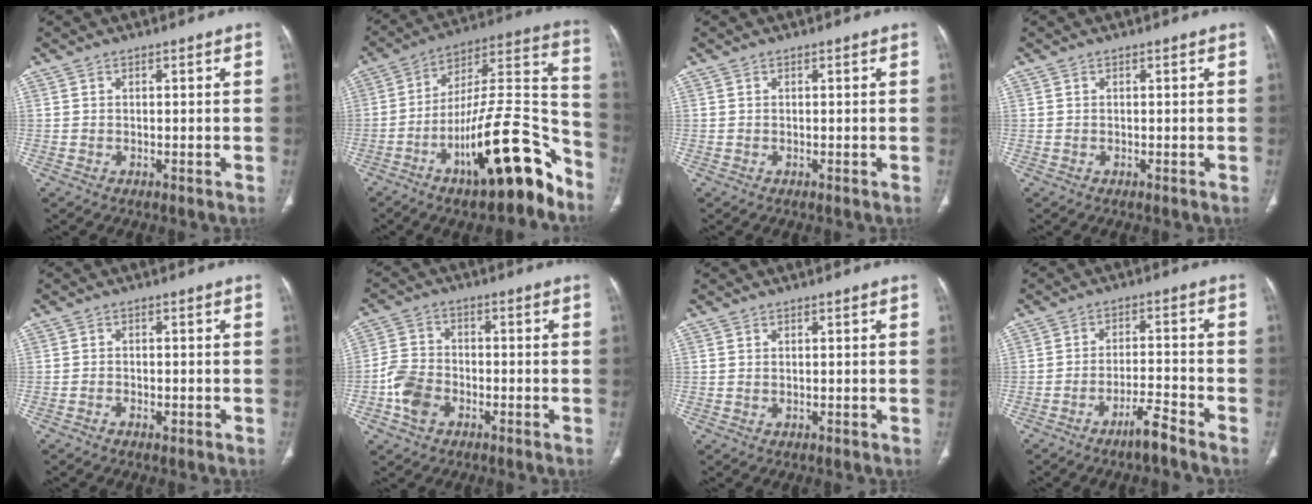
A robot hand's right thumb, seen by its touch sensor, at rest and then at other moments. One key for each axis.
{"total": 23.5, "fx": -13.6, "fy": 6.9, "fz": 17.8, "tx": -0.247, "ty": 0.100, "tz": -0.221}
{"total": 0.0}
{"total": 0.0}
{"total": 1.3, "fx": -0.8, "fy": 0.6, "fz": 0.7, "tx": -0.017, "ty": 0.007, "tz": -0.013}
{"total": 6.9, "fx": -2.9, "fy": 4.9, "fz": 3.8, "tx": -0.067, "ty": 0.019, "tz": -0.059}
{"total": 0.0}
{"total": 5.2, "fx": -4.1, "fy": 0.3, "fz": 3.2, "tx": -0.062, "ty": 0.025, "tz": -0.077}